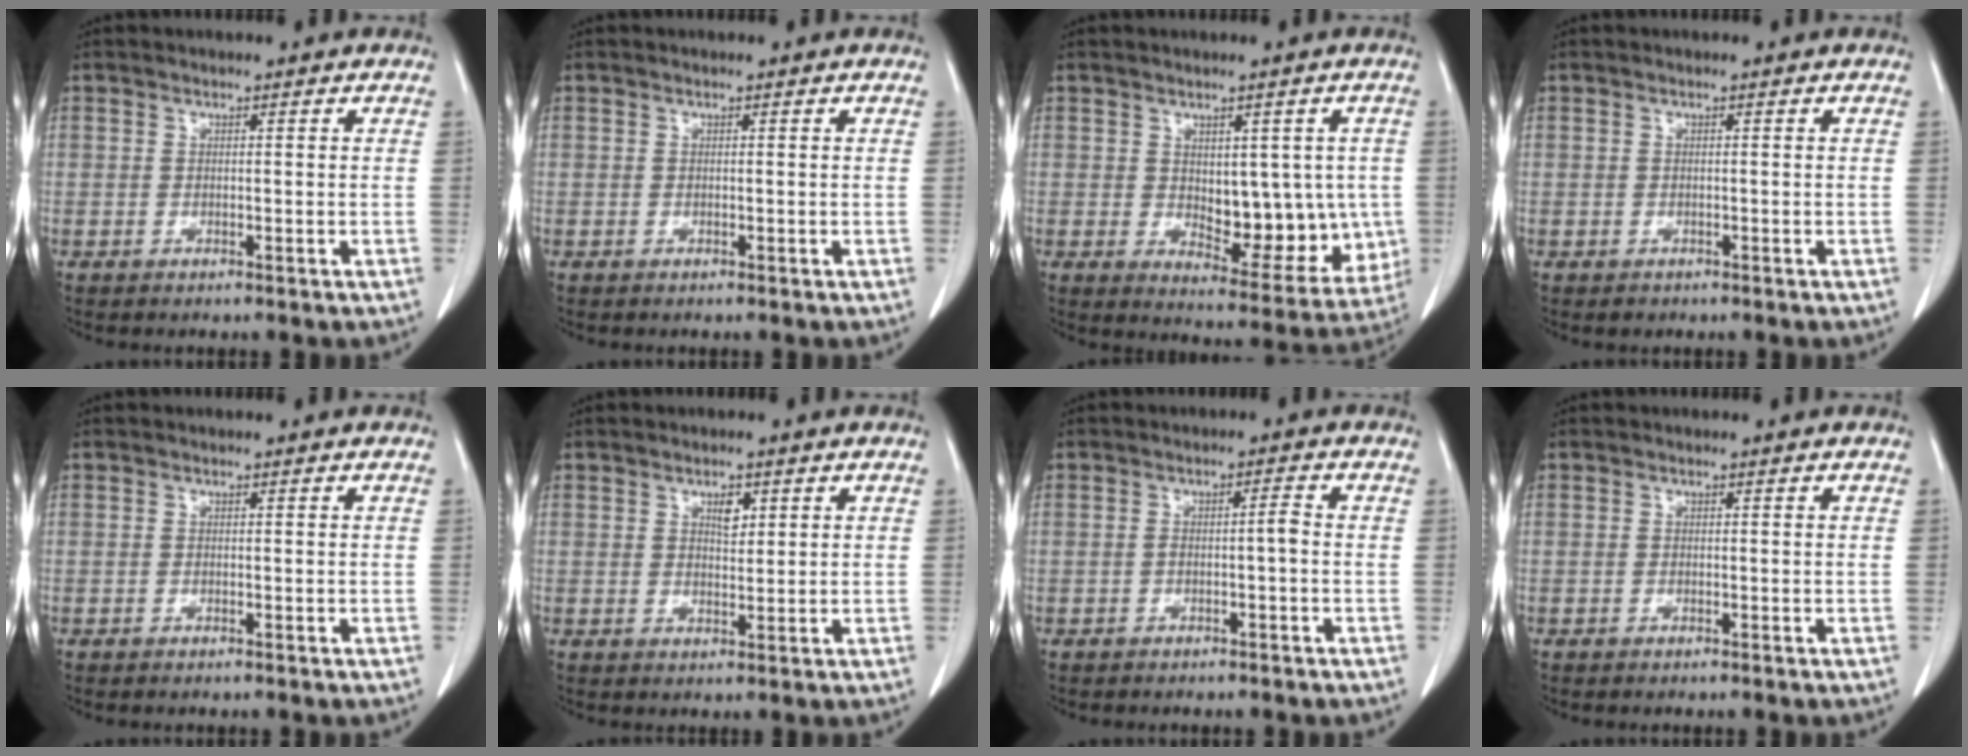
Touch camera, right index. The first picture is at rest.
{"total": 0.0}
{"total": 11.1, "force": [-0.1, 5.7, 9.5], "torque": [-0.110, -0.004, 0.019]}
{"total": 0.8, "force": [-0.5, 0.6, 0.0], "torque": [-0.006, 0.003, -0.004]}
{"total": 0.0}
{"total": 2.4, "force": [1.1, 1.1, 1.8], "torque": [-0.028, -0.002, 0.021]}
{"total": 1.8, "force": [-0.5, 0.1, 1.7], "torque": [-0.027, 0.003, -0.010]}
{"total": 0.0}